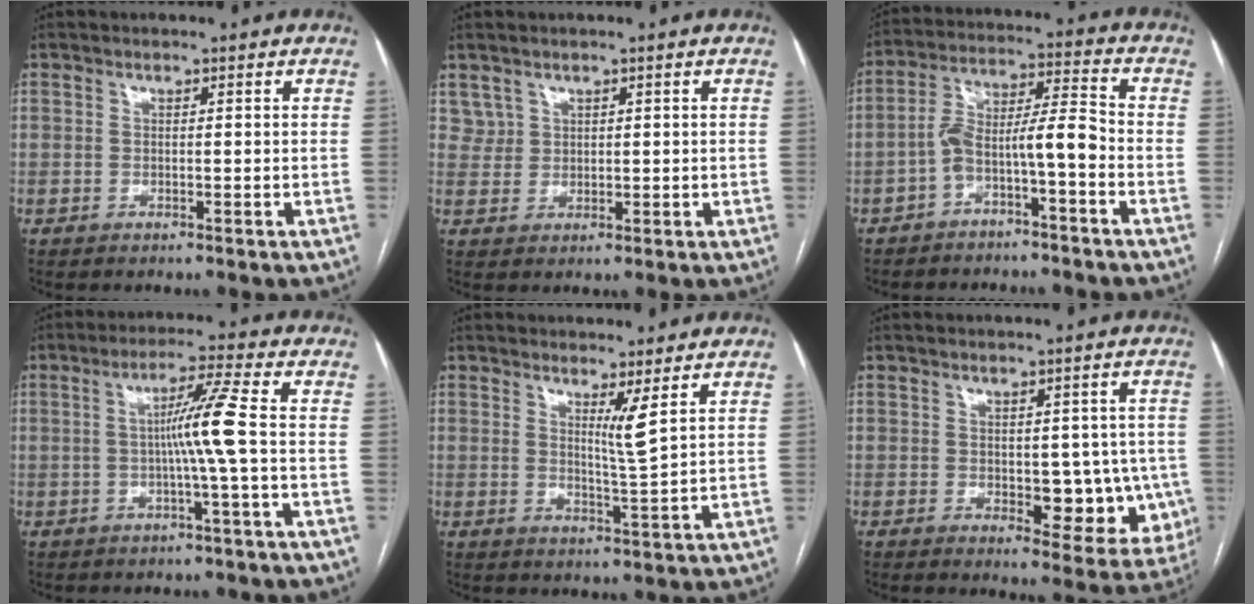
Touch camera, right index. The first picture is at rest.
{"total": 2.6, "force": [1.7, 2.0, 0.0], "torque": [0.008, 0.006, 0.031]}
{"total": 8.0, "force": [-3.4, 1.0, 7.1], "torque": [-0.128, 0.042, -0.058]}
{"total": 6.7, "force": [-0.5, -1.6, 6.5], "torque": [-0.113, 0.009, -0.008]}
{"total": 3.5, "force": [1.8, -0.8, 2.9], "torque": [-0.052, -0.019, 0.034]}
{"total": 9.5, "force": [-1.2, 5.0, 8.0], "torque": [-0.076, 0.006, -0.003]}